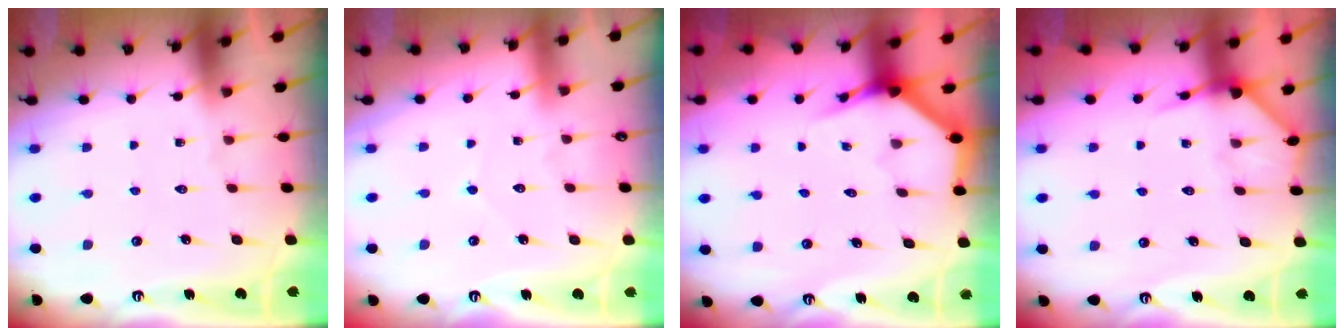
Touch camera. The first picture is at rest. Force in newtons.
{"total": 2.6, "press": 2.6, "slide": 0.3}
{"total": 3.8, "press": 3.8, "slide": 0.2}
{"total": 5.8, "press": 5.8, "slide": 0.4}